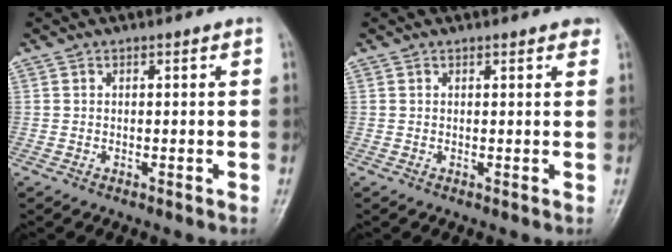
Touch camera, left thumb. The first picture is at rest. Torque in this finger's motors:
{"motor_torque": [0.92, -0.13, 0.32, -0.16, 0.00]}